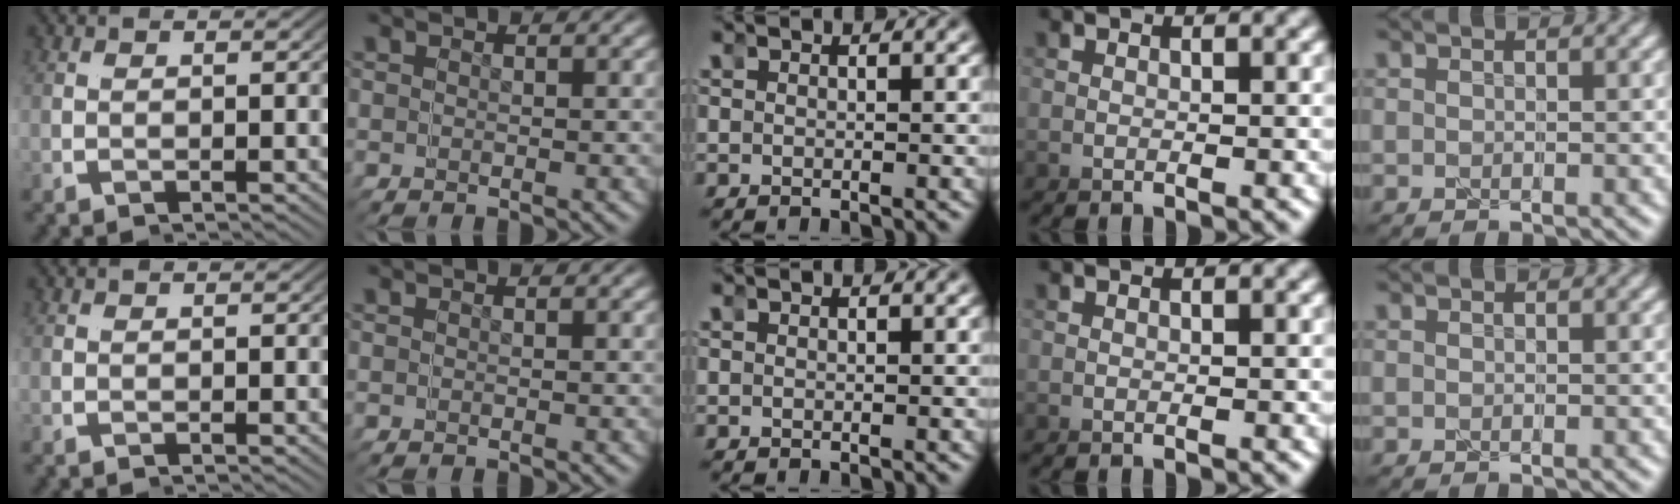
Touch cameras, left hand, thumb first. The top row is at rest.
{}